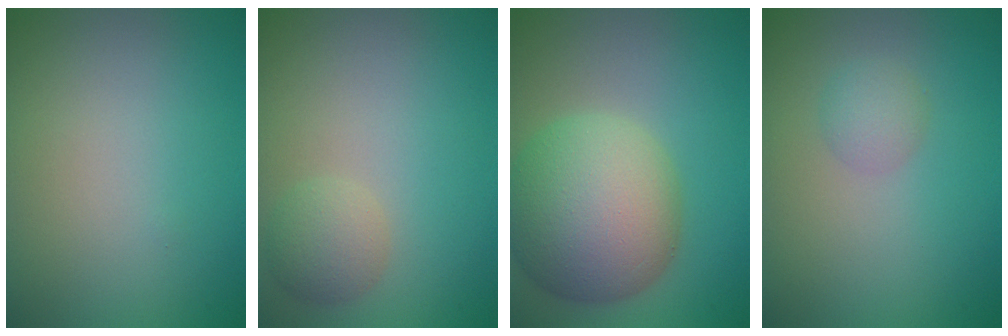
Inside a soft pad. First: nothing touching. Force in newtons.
{"total": 2.3, "press": 2.3, "slide": 0.2}
{"total": 10.5, "press": 10.5, "slide": 0.6}
{"total": 1.6, "press": 1.6, "slide": 0.0}